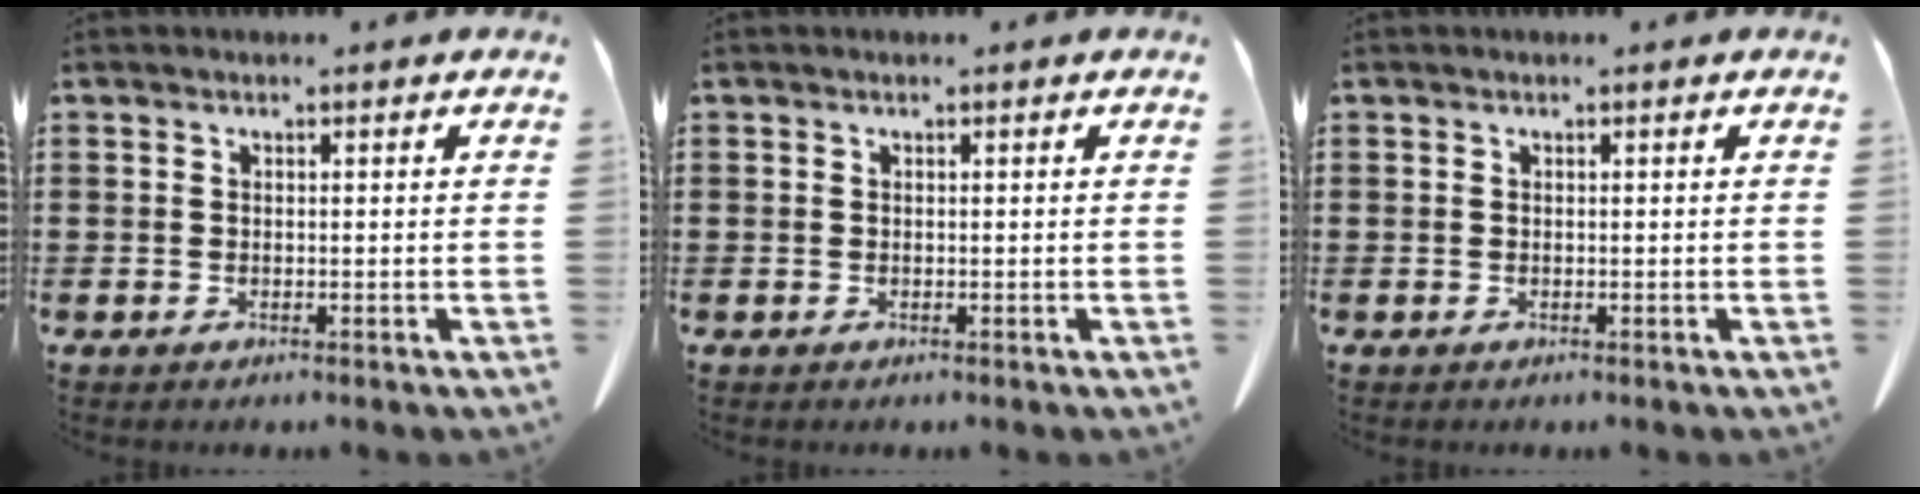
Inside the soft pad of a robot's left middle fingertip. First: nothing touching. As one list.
[{"total": 0.0}, {"total": 0.0}]